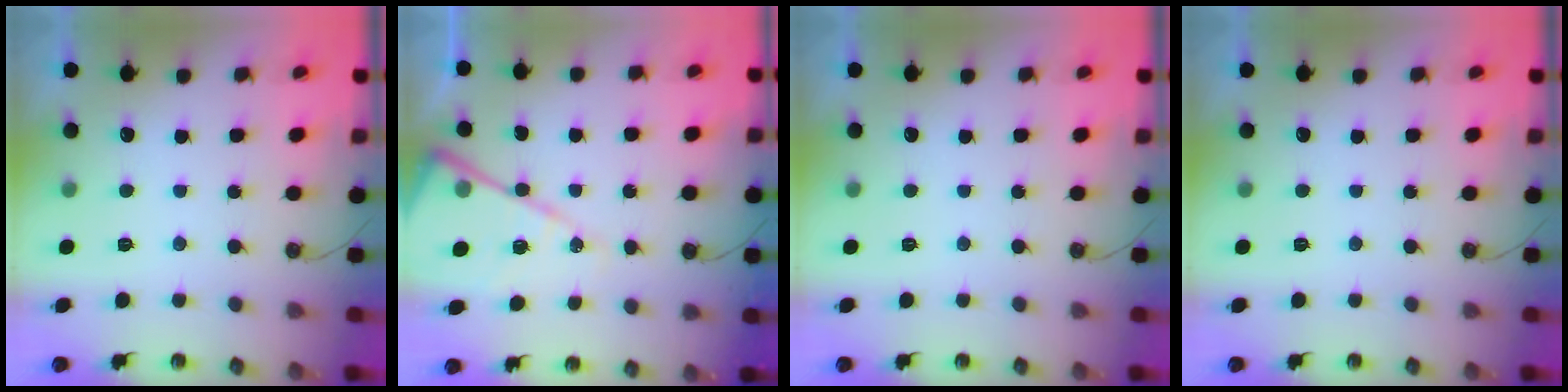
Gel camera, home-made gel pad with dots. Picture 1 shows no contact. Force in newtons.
{"total": 16.2, "press": 16.1, "slide": 1.5}
{"total": 0.0}
{"total": 0.0}